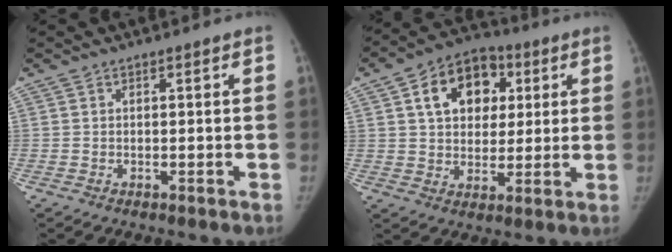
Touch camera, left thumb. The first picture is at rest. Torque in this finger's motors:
{"motor_torque": [-0.23, 0.61, 0.51, 0.38, 0.07]}